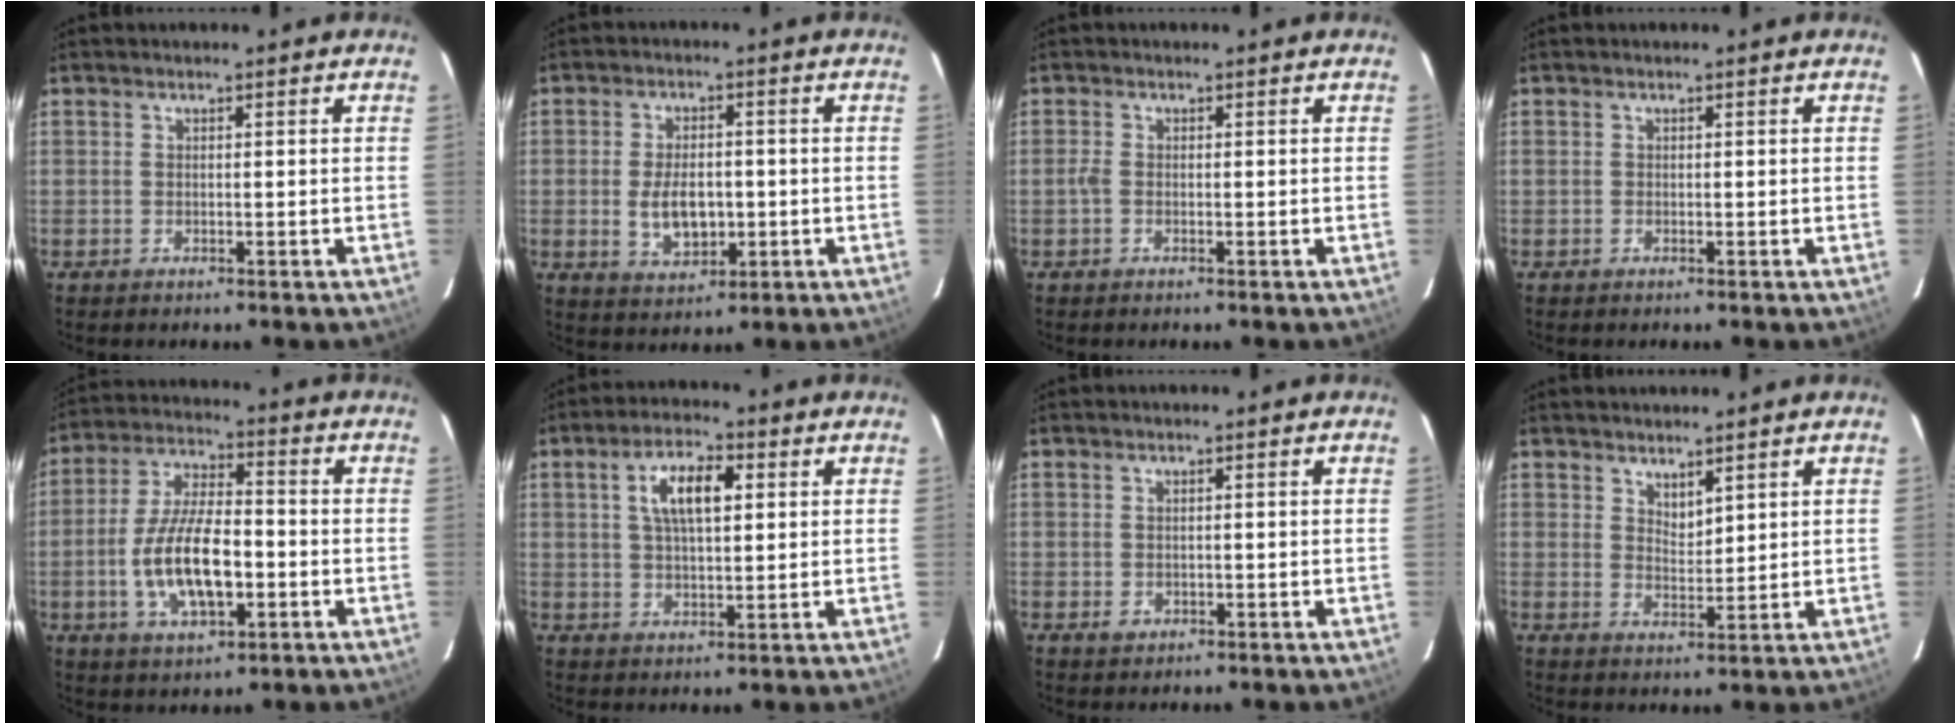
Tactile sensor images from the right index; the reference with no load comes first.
{"total": 7.5, "force": [-1.1, 4.4, 6.0], "torque": [-0.118, -0.005, -0.010]}
{"total": 1.2, "force": [-0.4, 0.6, 0.9], "torque": [-0.020, 0.002, -0.010]}
{"total": 0.0}
{"total": 13.5, "force": [-3.3, 5.5, 11.9], "torque": [-0.241, -0.002, -0.055]}
{"total": 8.0, "force": [2.3, 3.3, 6.9], "torque": [-0.125, 0.015, 0.042]}
{"total": 1.5, "force": [-0.5, 1.3, 0.5], "torque": [-0.008, -0.001, -0.004]}
{"total": 3.0, "force": [2.5, 1.1, 1.3], "torque": [-0.017, -0.001, 0.045]}